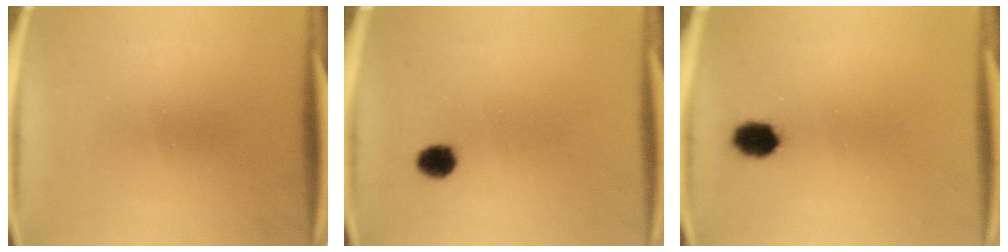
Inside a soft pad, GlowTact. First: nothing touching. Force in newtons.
{"total": 3.7}
{"total": 5.1}